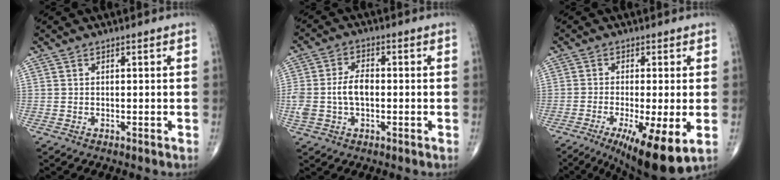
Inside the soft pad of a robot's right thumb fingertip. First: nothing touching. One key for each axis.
{"total": 7.4, "fx": -0.5, "fy": 4.4, "fz": 5.9, "tx": -0.129, "ty": 0.019, "tz": -0.009}
{"total": 12.3, "fx": -4.6, "fy": 2.6, "fz": 11.1, "tx": -0.172, "ty": -0.019, "tz": -0.068}